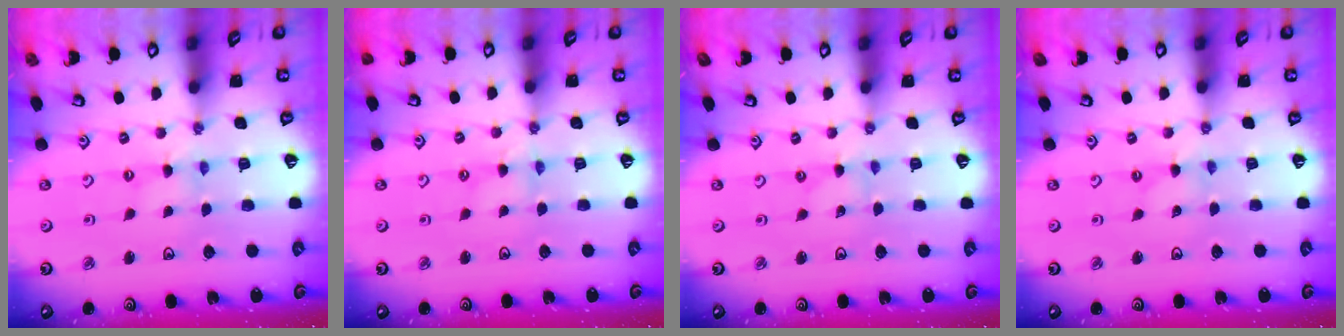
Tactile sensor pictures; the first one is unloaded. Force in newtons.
{"total": 1.3, "press": 1.3, "slide": 0.2}
{"total": 0.0}
{"total": 0.0}